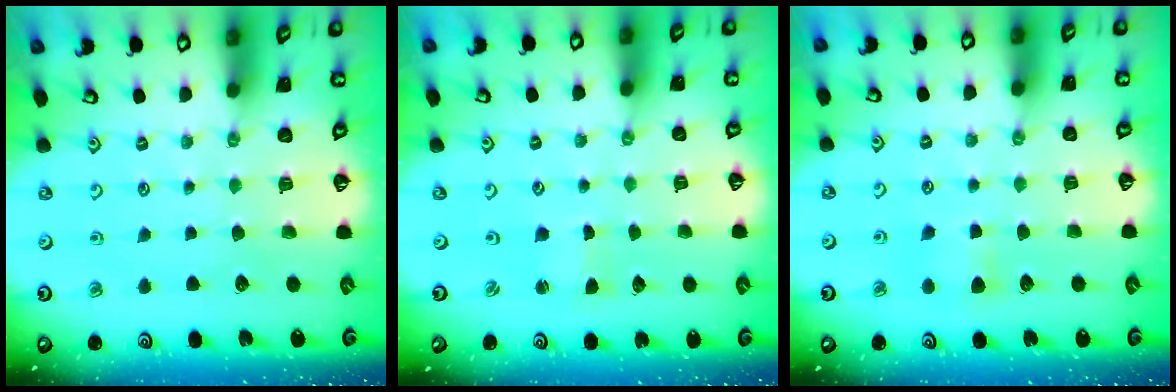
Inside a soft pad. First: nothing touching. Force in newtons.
{"total": 0.9, "press": 0.9, "slide": 0.1}
{"total": 5.1, "press": 5.0, "slide": 1.0}